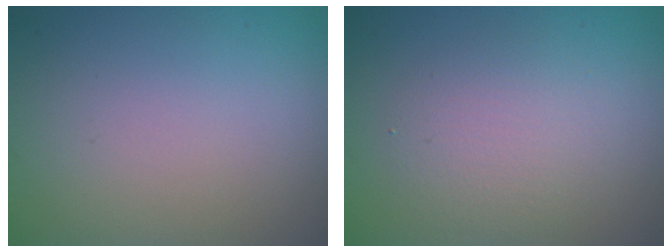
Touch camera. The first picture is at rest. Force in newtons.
{"total": 2.9, "press": 2.9, "slide": 0.2}